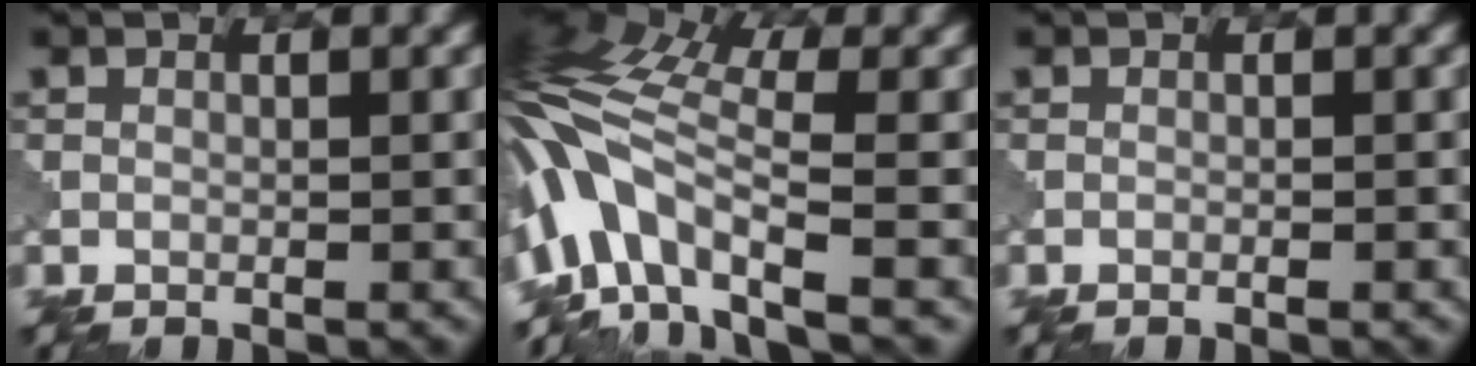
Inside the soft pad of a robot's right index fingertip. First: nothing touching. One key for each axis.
{"total": 10.3, "fx": -3.0, "fy": 5.0, "fz": 8.6, "tx": -0.183, "ty": 0.015, "tz": -0.062}
{"total": 0.7, "fx": -0.1, "fy": 0.4, "fz": 0.6, "tx": 0.014, "ty": -0.002, "tz": -0.018}